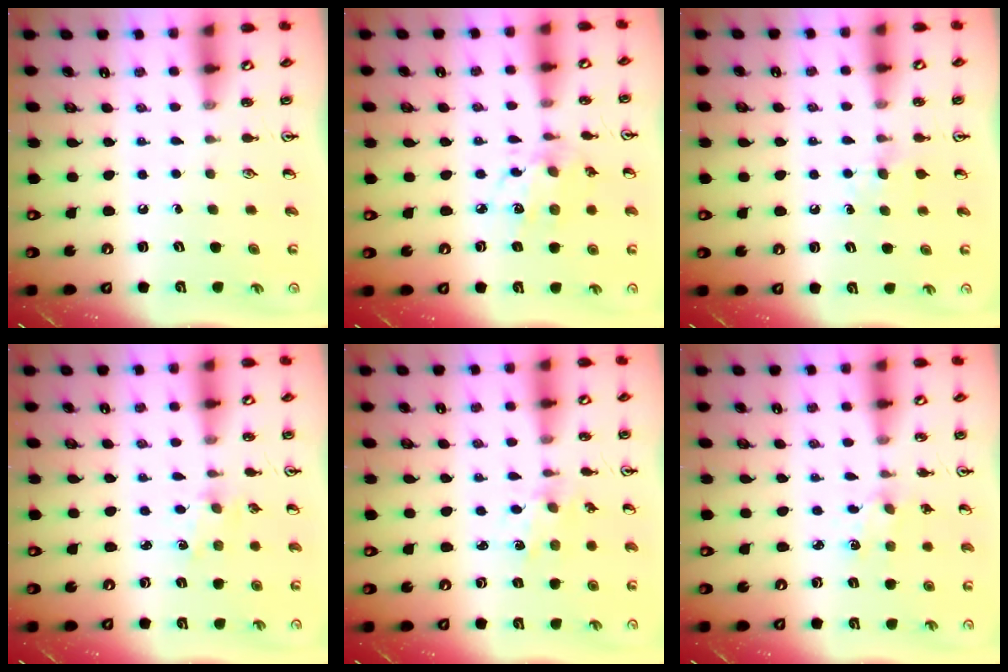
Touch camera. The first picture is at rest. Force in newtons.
{"total": 8.8, "press": 8.8, "slide": 0.6}
{"total": 5.7, "press": 5.7, "slide": 0.8}
{"total": 1.4, "press": 1.4, "slide": 0.3}
{"total": 1.5, "press": 1.5, "slide": 0.1}
{"total": 2.7, "press": 2.7, "slide": 0.3}